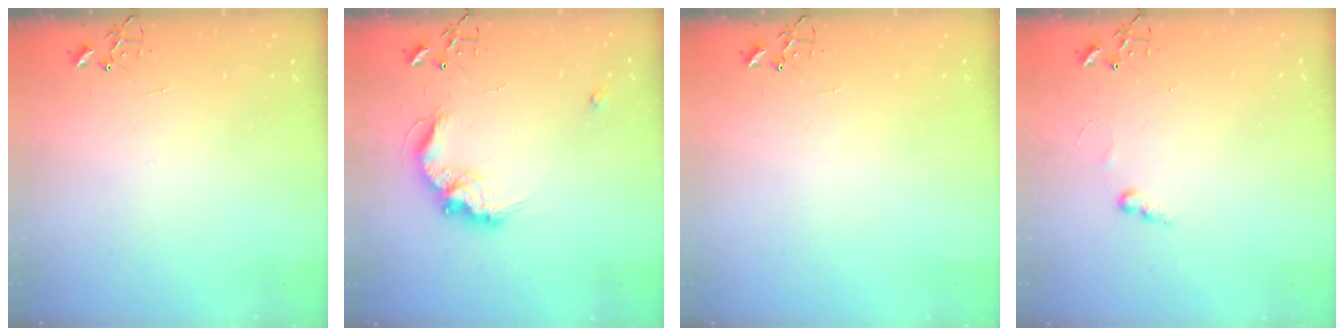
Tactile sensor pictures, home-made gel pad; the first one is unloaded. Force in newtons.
{"total": 12.6, "press": 12.6, "slide": 0.4}
{"total": 0.0}
{"total": 6.0, "press": 5.9, "slide": 0.7}